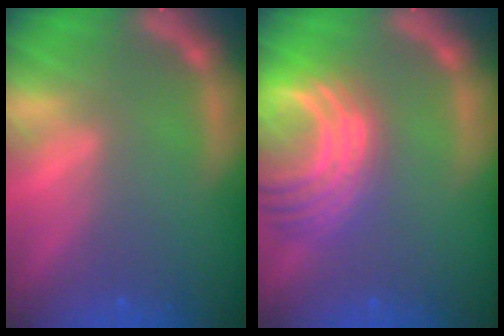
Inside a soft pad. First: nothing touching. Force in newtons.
{"total": 10.0}